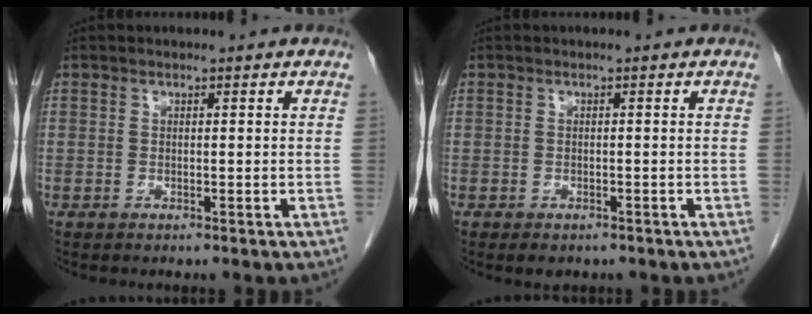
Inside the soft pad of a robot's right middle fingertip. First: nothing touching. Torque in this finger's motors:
{"motor_torque": [0.04, 0.00, 0.00, 0.00]}